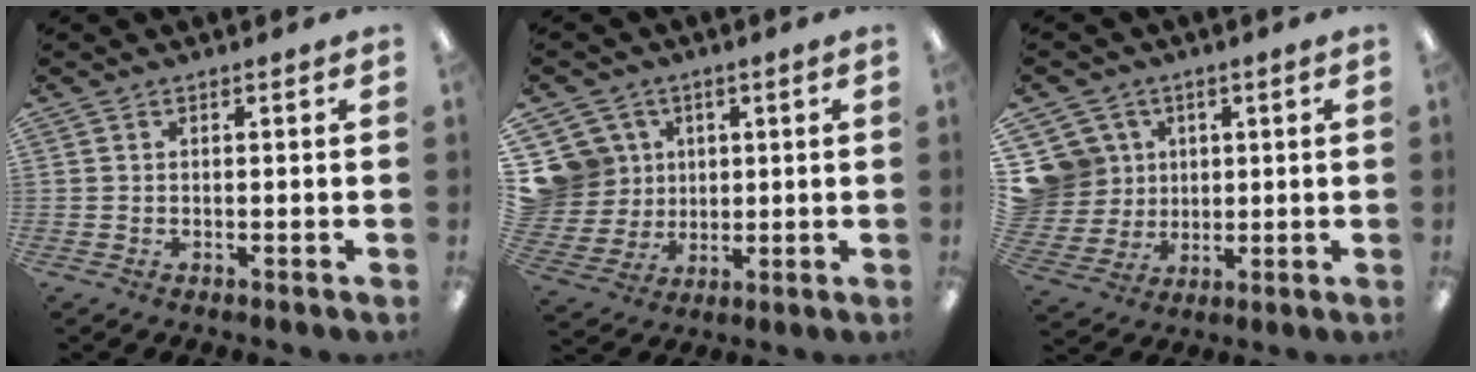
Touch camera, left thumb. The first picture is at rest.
{"total": 10.5, "force": [3.7, 9.8, 1.2], "torque": [-0.055, -0.018, 0.082]}
{"total": 10.2, "force": [3.7, 9.4, 1.0], "torque": [-0.059, -0.013, 0.082]}